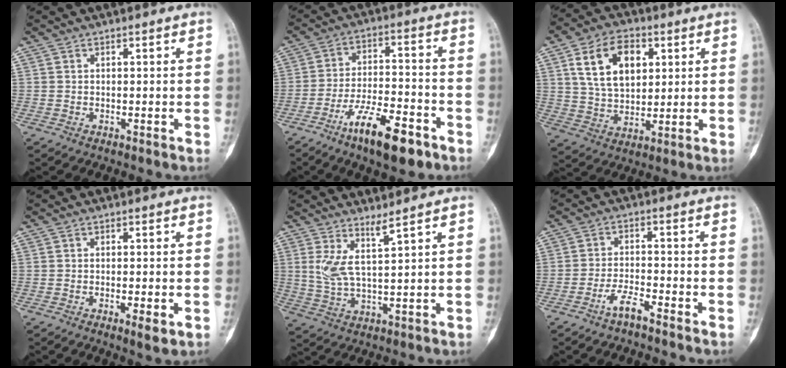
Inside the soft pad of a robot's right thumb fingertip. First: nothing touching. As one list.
[{"total": 13.7, "force": [-8.2, 4.3, 10.0], "torque": [-0.170, 0.048, -0.136]}, {"total": 13.6, "force": [4.5, 8.7, 9.3], "torque": [-0.138, -0.008, 0.085]}, {"total": 3.2, "force": [-1.1, 0.8, 2.9], "torque": [-0.050, -0.007, -0.016]}, {"total": 5.3, "force": [3.0, 0.2, 4.3], "torque": [-0.094, -0.036, 0.071]}, {"total": 4.2, "force": [-3.1, 0.7, 2.7], "torque": [-0.058, 0.020, -0.062]}]